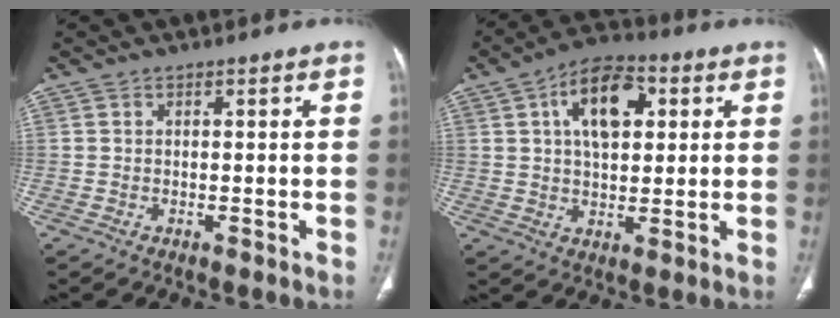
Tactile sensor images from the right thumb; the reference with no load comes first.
{"total": 12.7, "force": [3.9, 7.1, 9.7], "torque": [-0.137, 0.006, 0.059]}